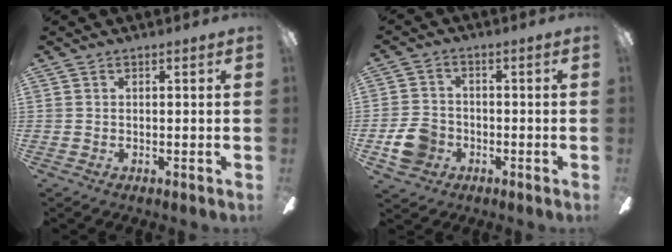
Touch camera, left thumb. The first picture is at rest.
{"total": 7.4, "force": [-2.7, 6.1, 3.3], "torque": [-0.073, 0.019, -0.049]}